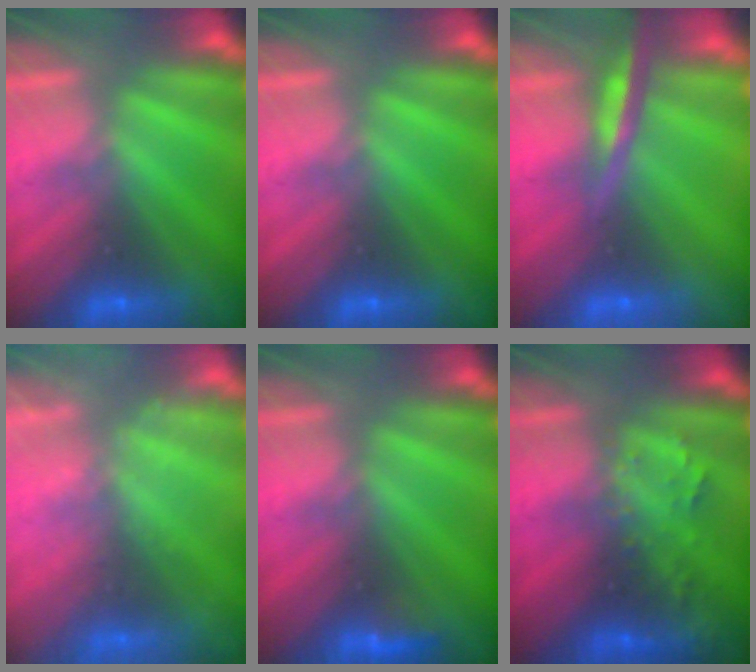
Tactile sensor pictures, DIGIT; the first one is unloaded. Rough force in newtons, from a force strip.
{"total": 0.0}
{"total": 7.2}
{"total": 2.5}
{"total": 2.9}
{"total": 2.7}